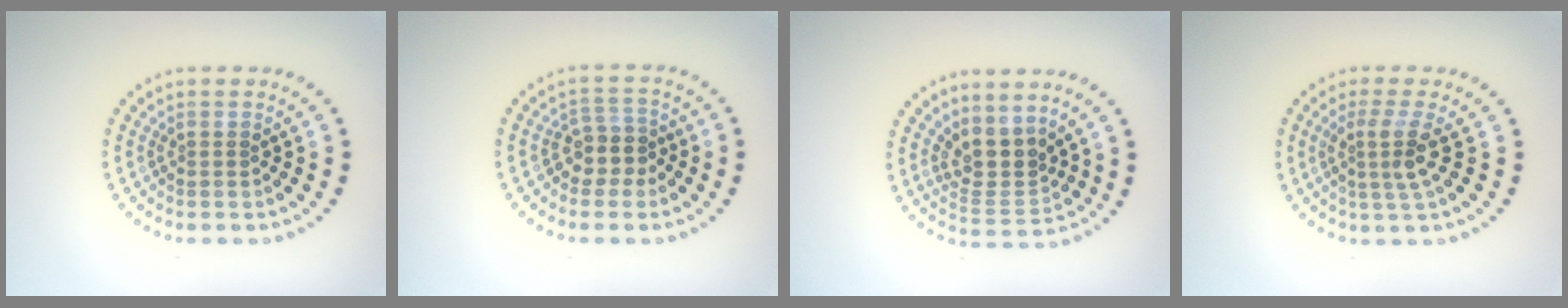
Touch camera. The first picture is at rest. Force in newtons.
{"total": 2.7, "press": 2.2, "slide": 1.5}
{"total": 3.3, "press": 2.6, "slide": 2.1}
{"total": 2.7, "press": 2.0, "slide": 1.8}